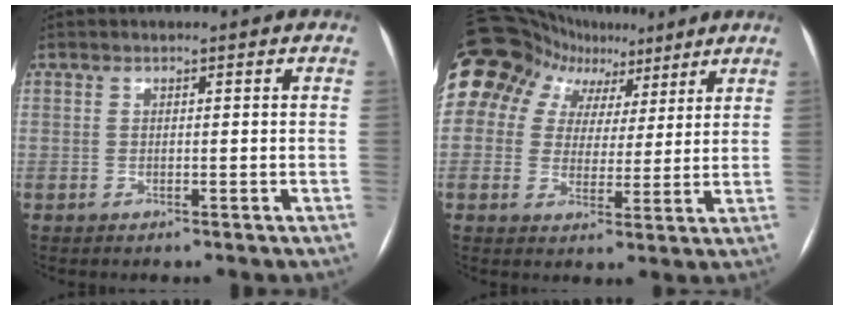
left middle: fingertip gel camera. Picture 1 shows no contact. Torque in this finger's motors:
{"motor_torque": [2.13, -0.01, 1.06, 0.21]}